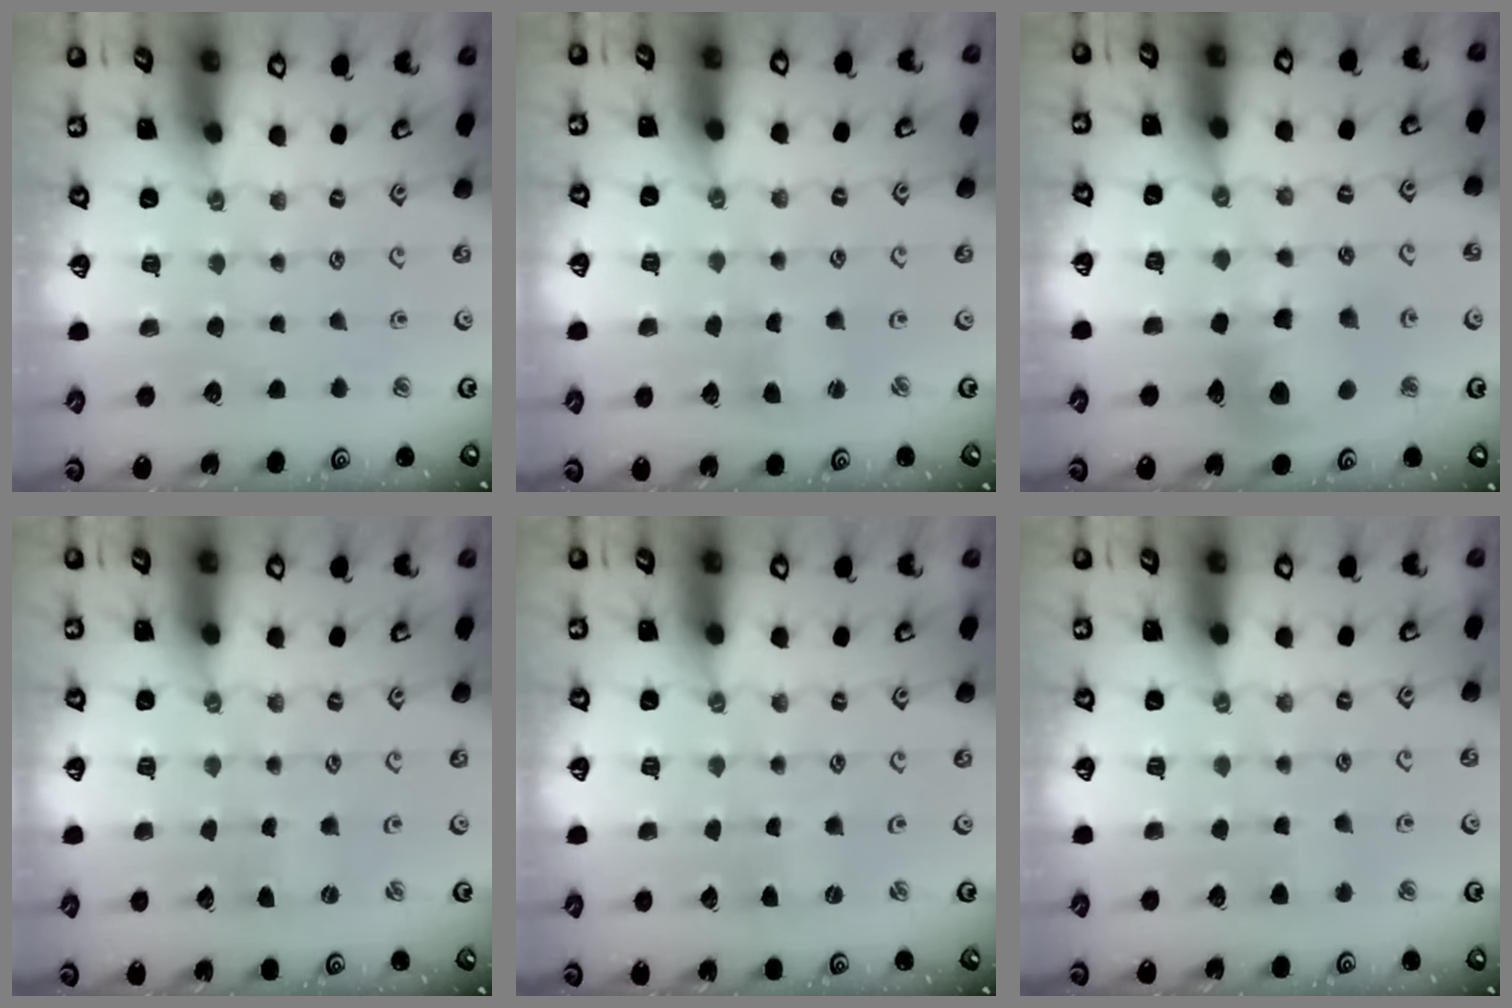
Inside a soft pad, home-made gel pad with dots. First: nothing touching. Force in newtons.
{"total": 1.5, "press": 1.5, "slide": 0.3}
{"total": 12.0, "press": 11.9, "slide": 1.7}
{"total": 0.0}
{"total": 0.9, "press": 0.9, "slide": 0.2}
{"total": 2.5, "press": 2.4, "slide": 0.7}